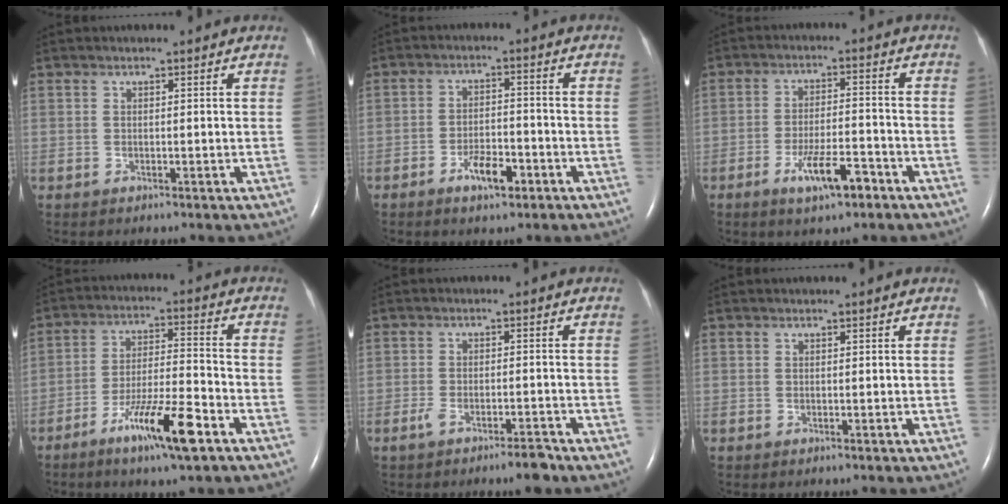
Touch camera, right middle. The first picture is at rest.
{"total": 5.0, "force": [-2.9, 1.7, 3.7], "torque": [-0.069, 0.001, -0.046]}
{"total": 7.0, "force": [-4.1, 1.5, 5.4], "torque": [-0.101, -0.004, -0.066]}
{"total": 11.2, "force": [-6.4, 0.7, 9.1], "torque": [-0.164, -0.013, -0.112]}
{"total": 4.0, "force": [-3.0, 0.7, 2.6], "torque": [-0.050, 0.001, -0.050]}
{"total": 0.0}